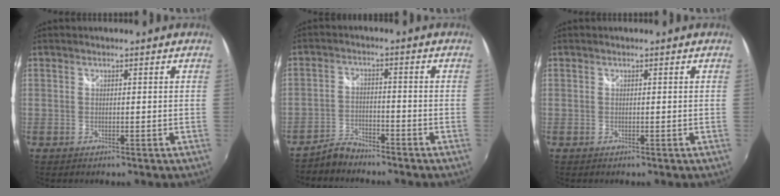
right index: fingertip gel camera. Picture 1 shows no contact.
{"total": 4.6, "force": [-4.3, 1.4, 0.9], "torque": [-0.028, 0.007, -0.080]}
{"total": 0.0}